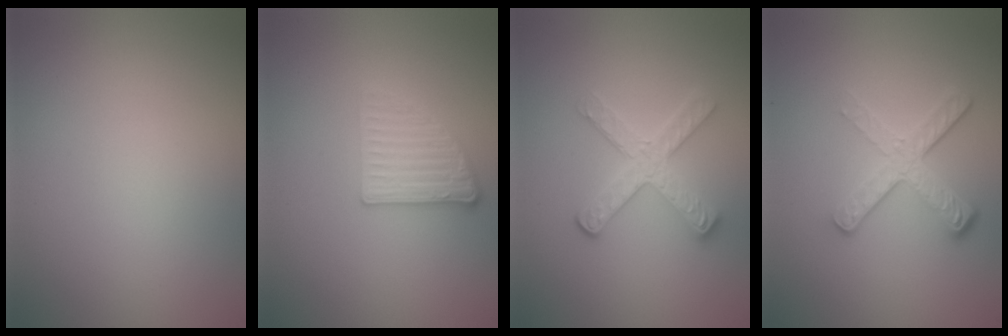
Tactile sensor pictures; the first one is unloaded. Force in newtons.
{"total": 2.7, "press": 2.5, "slide": 1.0}
{"total": 3.1, "press": 2.9, "slide": 1.2}
{"total": 4.1, "press": 2.7, "slide": 3.0}